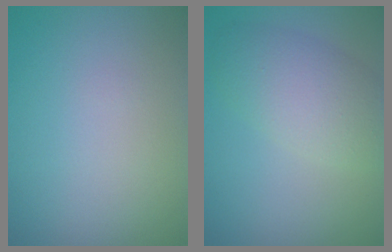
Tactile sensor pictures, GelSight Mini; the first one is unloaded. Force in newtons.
{"total": 4.7, "press": 4.7, "slide": 0.1}